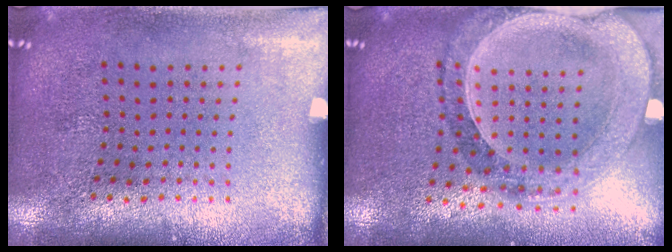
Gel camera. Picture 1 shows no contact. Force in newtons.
{"total": 1.5, "press": 1.4, "slide": 0.4}